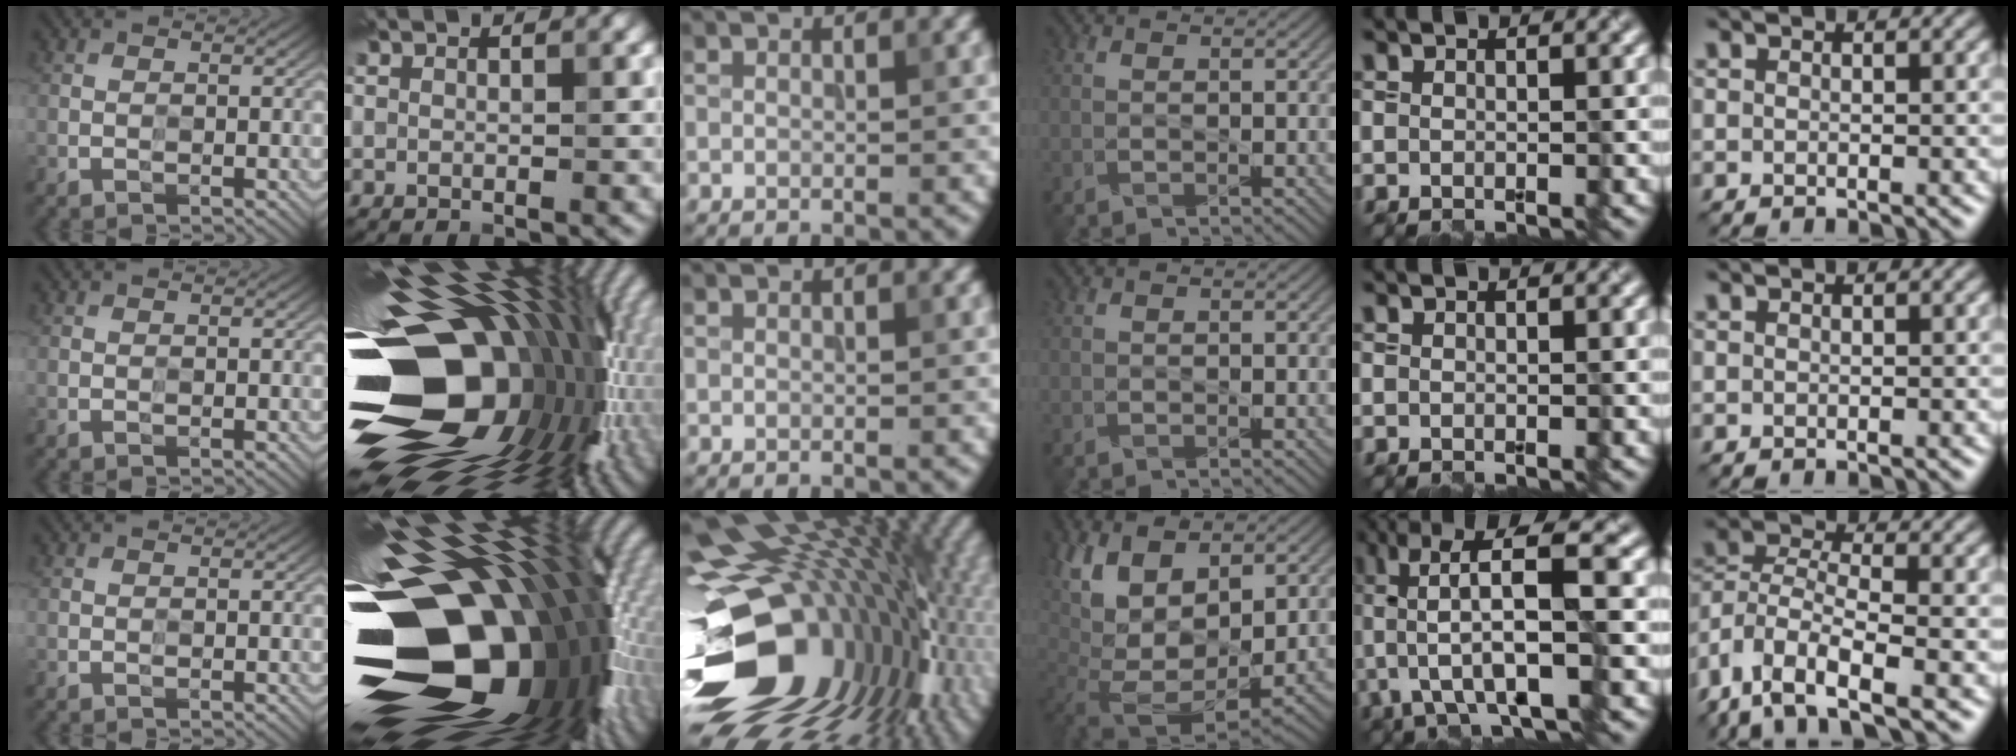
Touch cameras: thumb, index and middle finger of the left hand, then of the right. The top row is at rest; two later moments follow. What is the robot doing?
{"motion": "wipe", "object": "paper plate"}